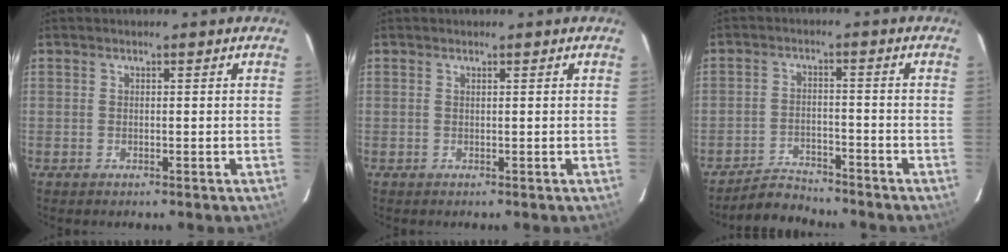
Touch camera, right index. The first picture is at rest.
{"total": 0.0}
{"total": 5.7, "force": [-5.5, 1.4, 0.4], "torque": [-0.026, 0.011, -0.092]}